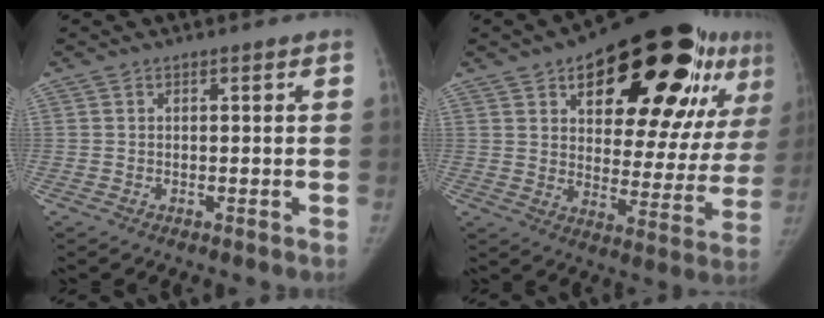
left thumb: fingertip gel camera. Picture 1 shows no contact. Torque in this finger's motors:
{"motor_torque": [2.91, 2.10, 1.22, -1.55, 0.47]}